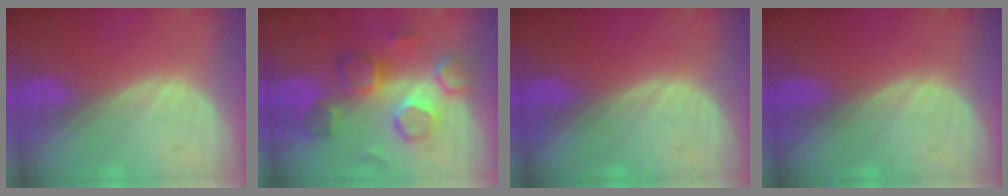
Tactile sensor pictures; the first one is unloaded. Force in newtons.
{"total": 8.6, "press": 8.3, "slide": 2.2}
{"total": 0.0}
{"total": 0.0}